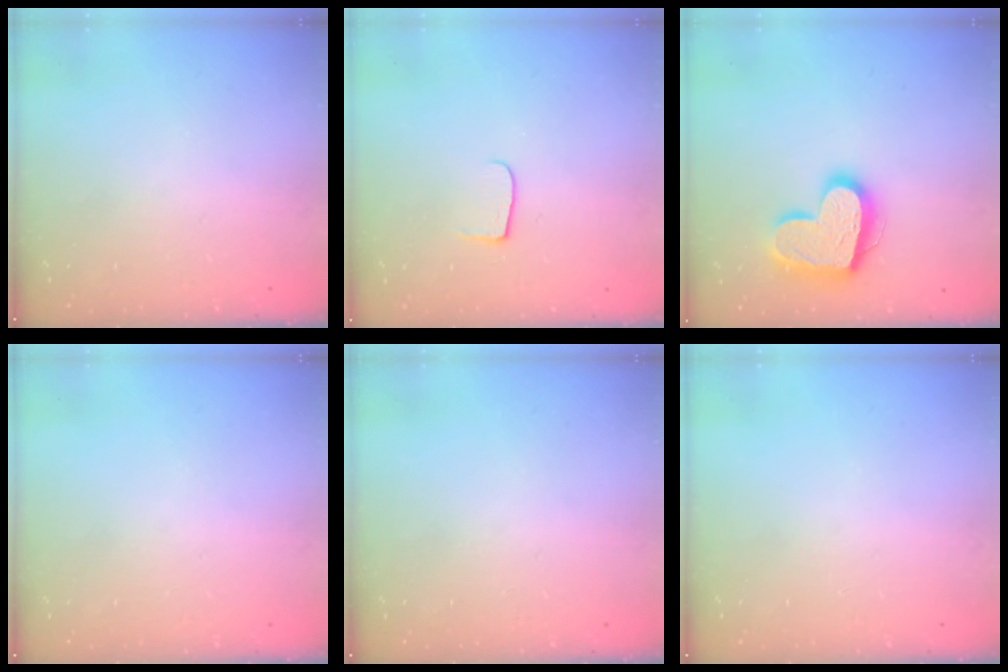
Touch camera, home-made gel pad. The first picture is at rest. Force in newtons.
{"total": 6.0, "press": 6.0, "slide": 0.6}
{"total": 17.5, "press": 17.4, "slide": 1.6}
{"total": 0.0}
{"total": 0.0}
{"total": 0.0}